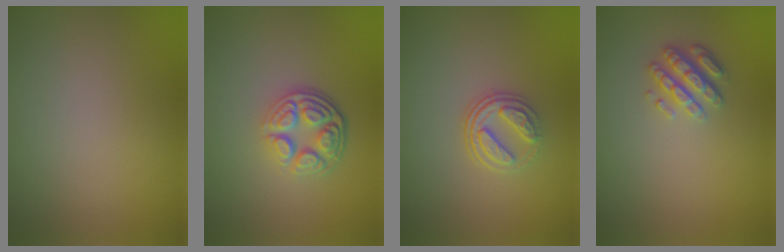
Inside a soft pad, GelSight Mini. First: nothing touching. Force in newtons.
{"total": 4.8, "press": 3.4, "slide": 3.4}
{"total": 3.1, "press": 2.6, "slide": 1.8}
{"total": 2.9, "press": 2.4, "slide": 1.7}